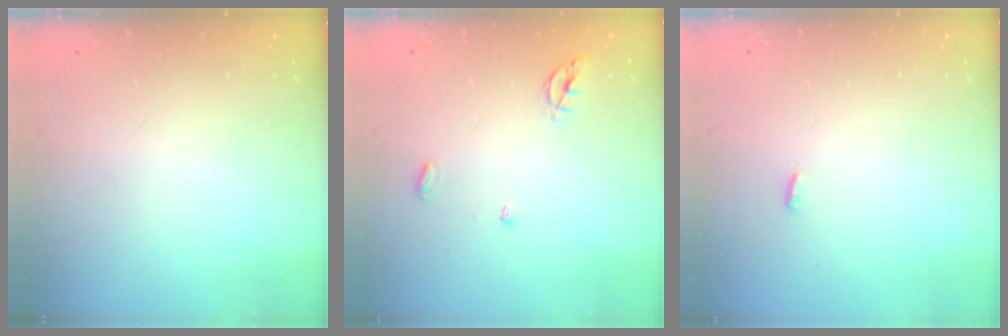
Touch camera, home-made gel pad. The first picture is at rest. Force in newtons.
{"total": 5.1, "press": 5.1, "slide": 0.6}
{"total": 3.0, "press": 2.9, "slide": 0.8}